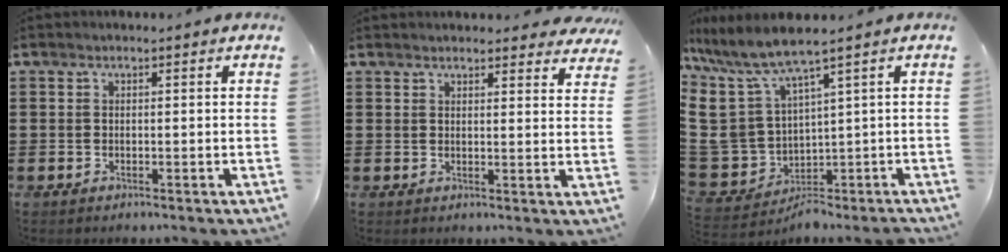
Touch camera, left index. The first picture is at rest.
{"total": 2.8, "force": [2.7, 0.5, 0.6], "torque": [-0.011, -0.006, 0.050]}
{"total": 7.8, "force": [2.0, 5.8, 4.8], "torque": [-0.148, -0.026, 0.035]}